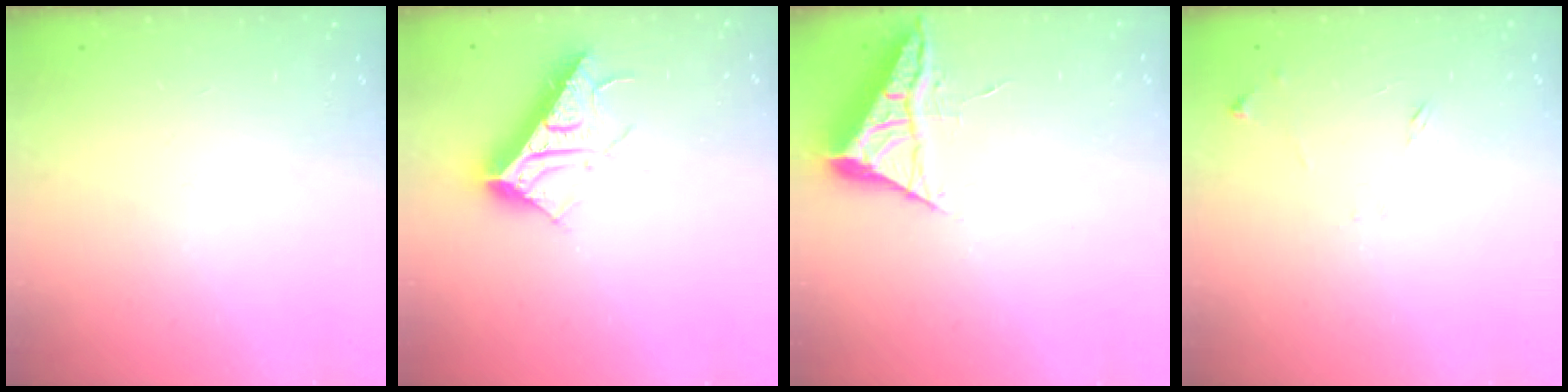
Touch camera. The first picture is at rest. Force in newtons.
{"total": 16.3, "press": 16.3, "slide": 0.3}
{"total": 5.4, "press": 5.4, "slide": 0.8}
{"total": 6.7, "press": 6.7, "slide": 0.6}